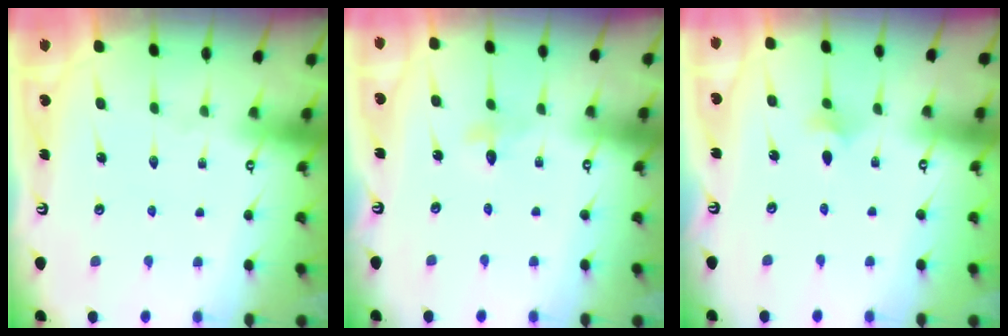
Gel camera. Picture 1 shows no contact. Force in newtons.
{"total": 3.0, "press": 2.9, "slide": 0.3}
{"total": 2.9, "press": 2.8, "slide": 0.7}